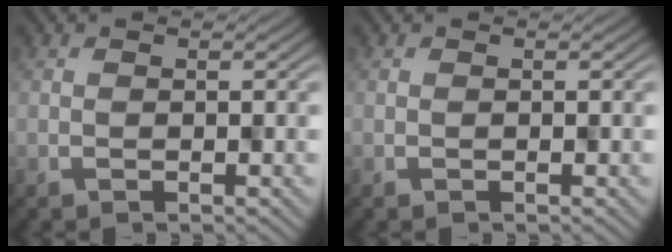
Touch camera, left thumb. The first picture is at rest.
{"total": 0.0}